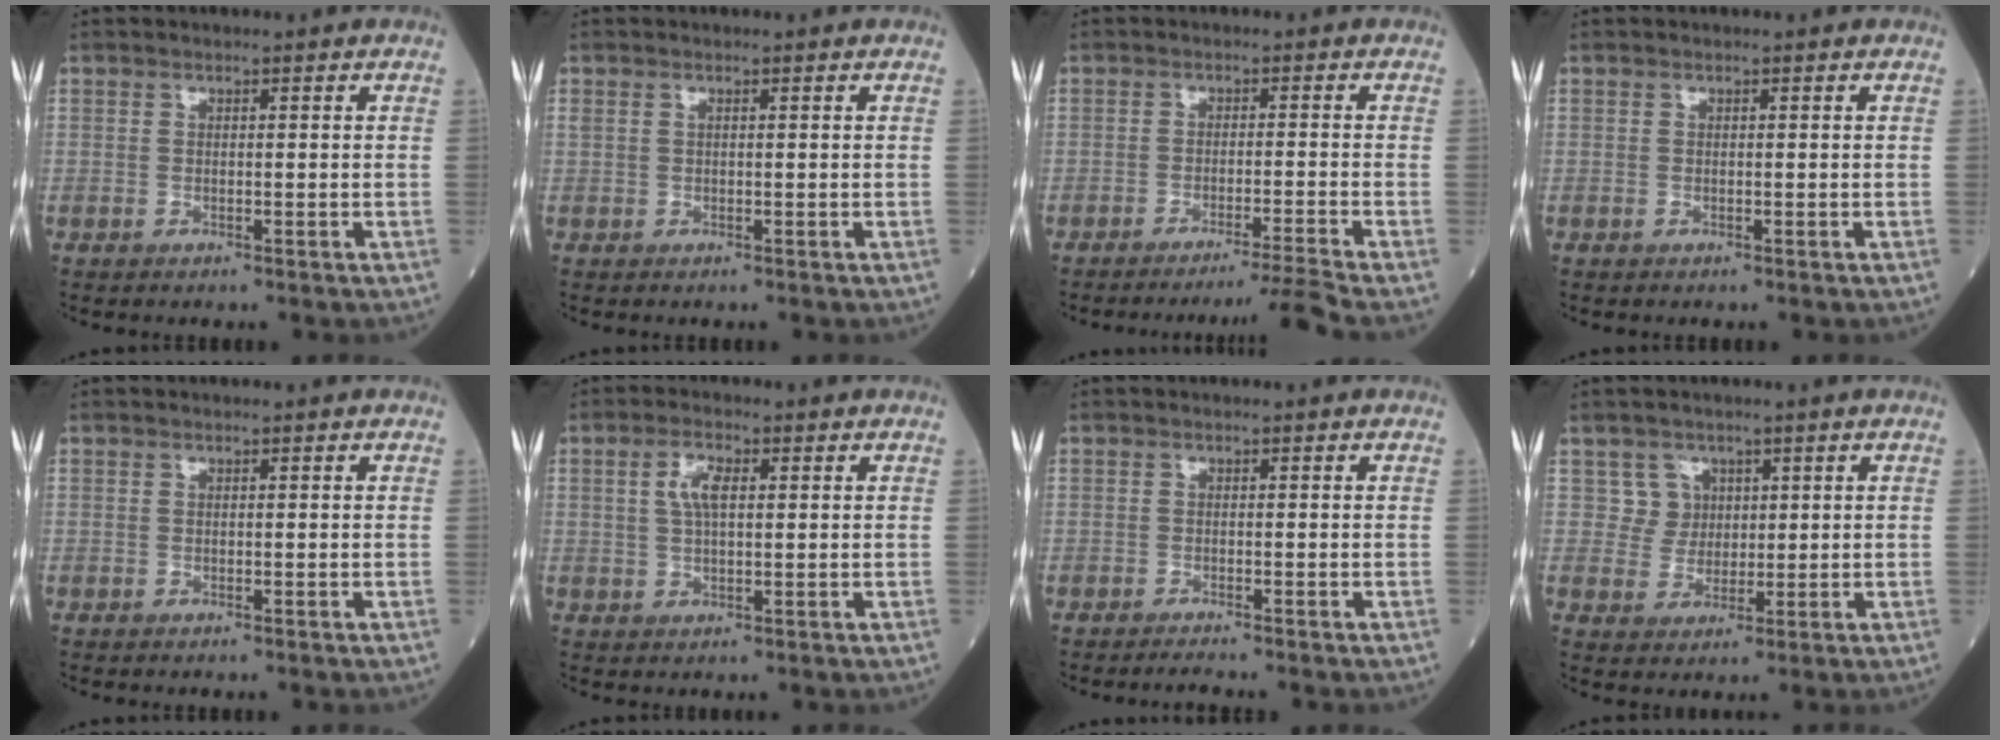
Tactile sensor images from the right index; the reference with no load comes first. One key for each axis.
{"total": 0.7, "fx": 0.3, "fy": 0.3, "fz": 0.5, "tx": -0.017, "ty": 0.013, "tz": 0.009}
{"total": 6.1, "fx": -4.9, "fy": -3.3, "fz": 1.2, "tx": -0.018, "ty": -0.009, "tz": -0.075}
{"total": 0.0}
{"total": 0.0}
{"total": 4.0, "fx": 1.1, "fy": 1.5, "fz": 3.5, "tx": -0.074, "ty": 0.009, "tz": 0.021}
{"total": 1.2, "fx": -1.1, "fy": -0.4, "fz": 0.3, "tx": -0.011, "ty": -0.004, "tz": -0.020}
{"total": 3.8, "fx": 1.5, "fy": 3.4, "fz": -0.2, "tx": 0.006, "ty": 0.007, "tz": 0.031}